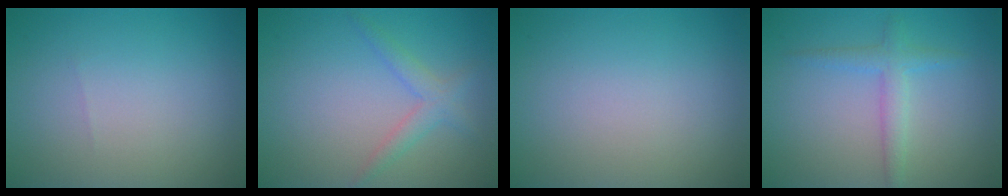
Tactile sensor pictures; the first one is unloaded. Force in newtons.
{"total": 2.1, "press": 2.1, "slide": 0.1}
{"total": 0.0}
{"total": 2.3, "press": 2.3, "slide": 0.1}